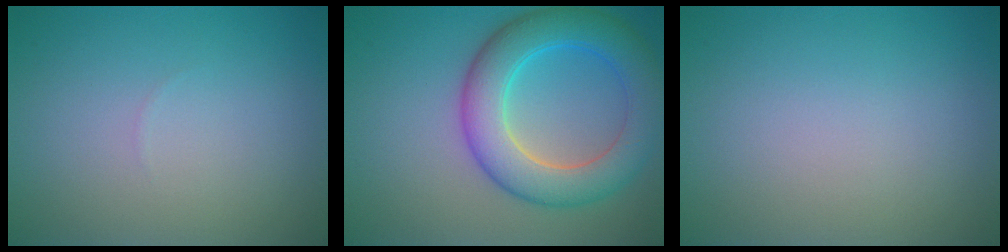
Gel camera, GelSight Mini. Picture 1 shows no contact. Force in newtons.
{"total": 7.4, "press": 7.4, "slide": 0.3}
{"total": 0.0}